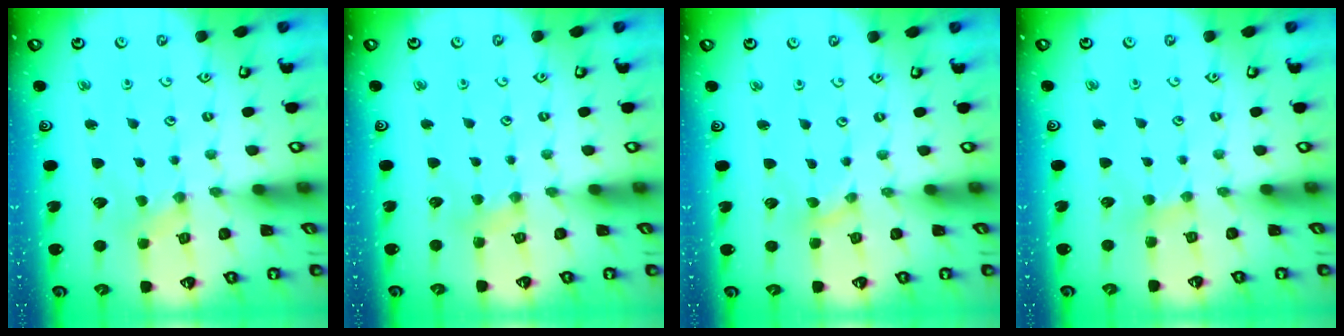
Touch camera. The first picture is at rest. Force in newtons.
{"total": 3.8, "press": 3.8, "slide": 0.6}
{"total": 0.0}
{"total": 2.2, "press": 2.2, "slide": 0.4}